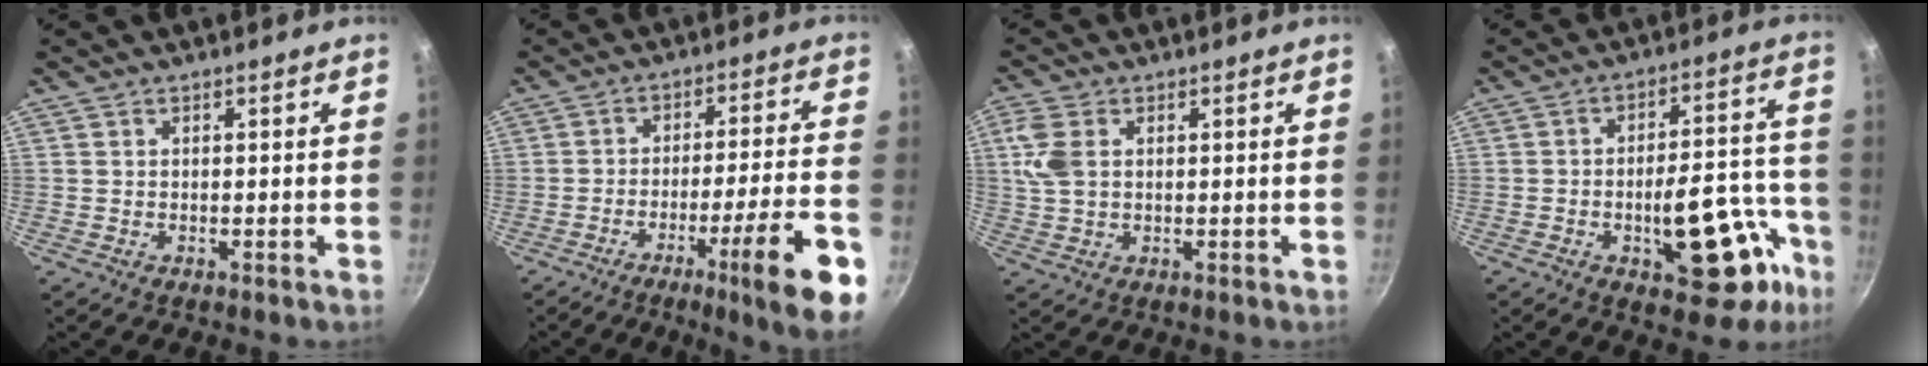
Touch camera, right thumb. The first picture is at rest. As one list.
[{"total": 15.6, "force": [-7.6, 1.3, 13.6], "torque": [-0.189, 0.037, -0.107]}, {"total": 6.3, "force": [1.5, 4.2, 4.5], "torque": [-0.099, 0.004, 0.029]}, {"total": 19.0, "force": [-7.8, 8.9, 14.8], "torque": [-0.127, 0.055, -0.100]}]